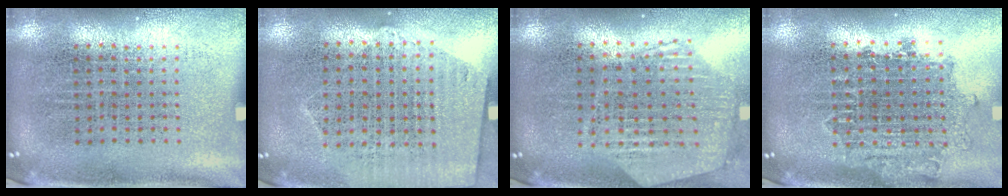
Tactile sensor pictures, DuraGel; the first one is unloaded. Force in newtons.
{"total": 1.0, "press": 0.8, "slide": 0.5}
{"total": 1.2, "press": 1.2, "slide": 0.1}
{"total": 1.6, "press": 1.3, "slide": 0.9}